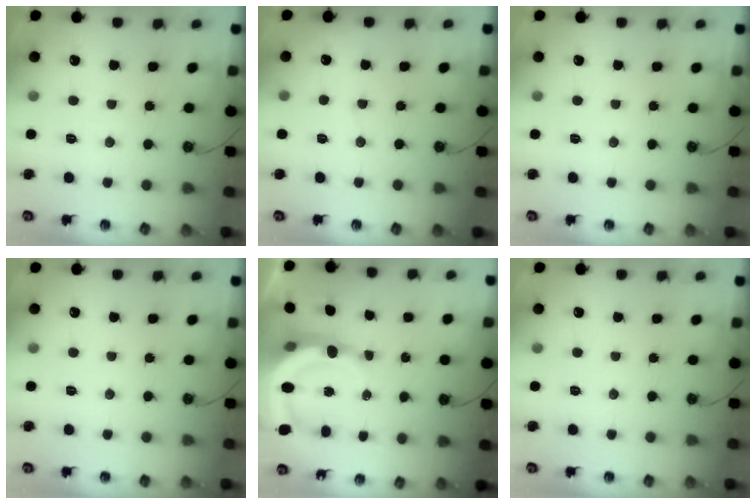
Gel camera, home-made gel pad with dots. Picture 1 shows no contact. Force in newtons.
{"total": 2.8, "press": 2.8, "slide": 0.2}
{"total": 0.0}
{"total": 0.0}
{"total": 10.0, "press": 9.7, "slide": 2.0}
{"total": 0.0}